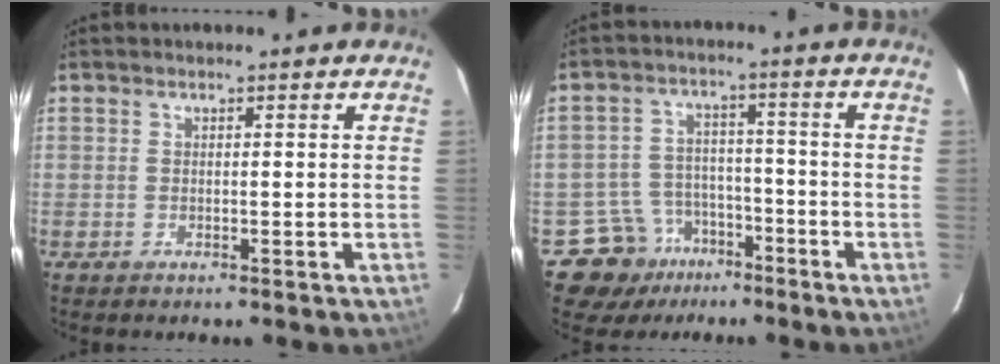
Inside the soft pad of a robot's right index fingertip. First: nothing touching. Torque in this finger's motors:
{"motor_torque": [-0.16, -0.16, -0.53, -0.21]}